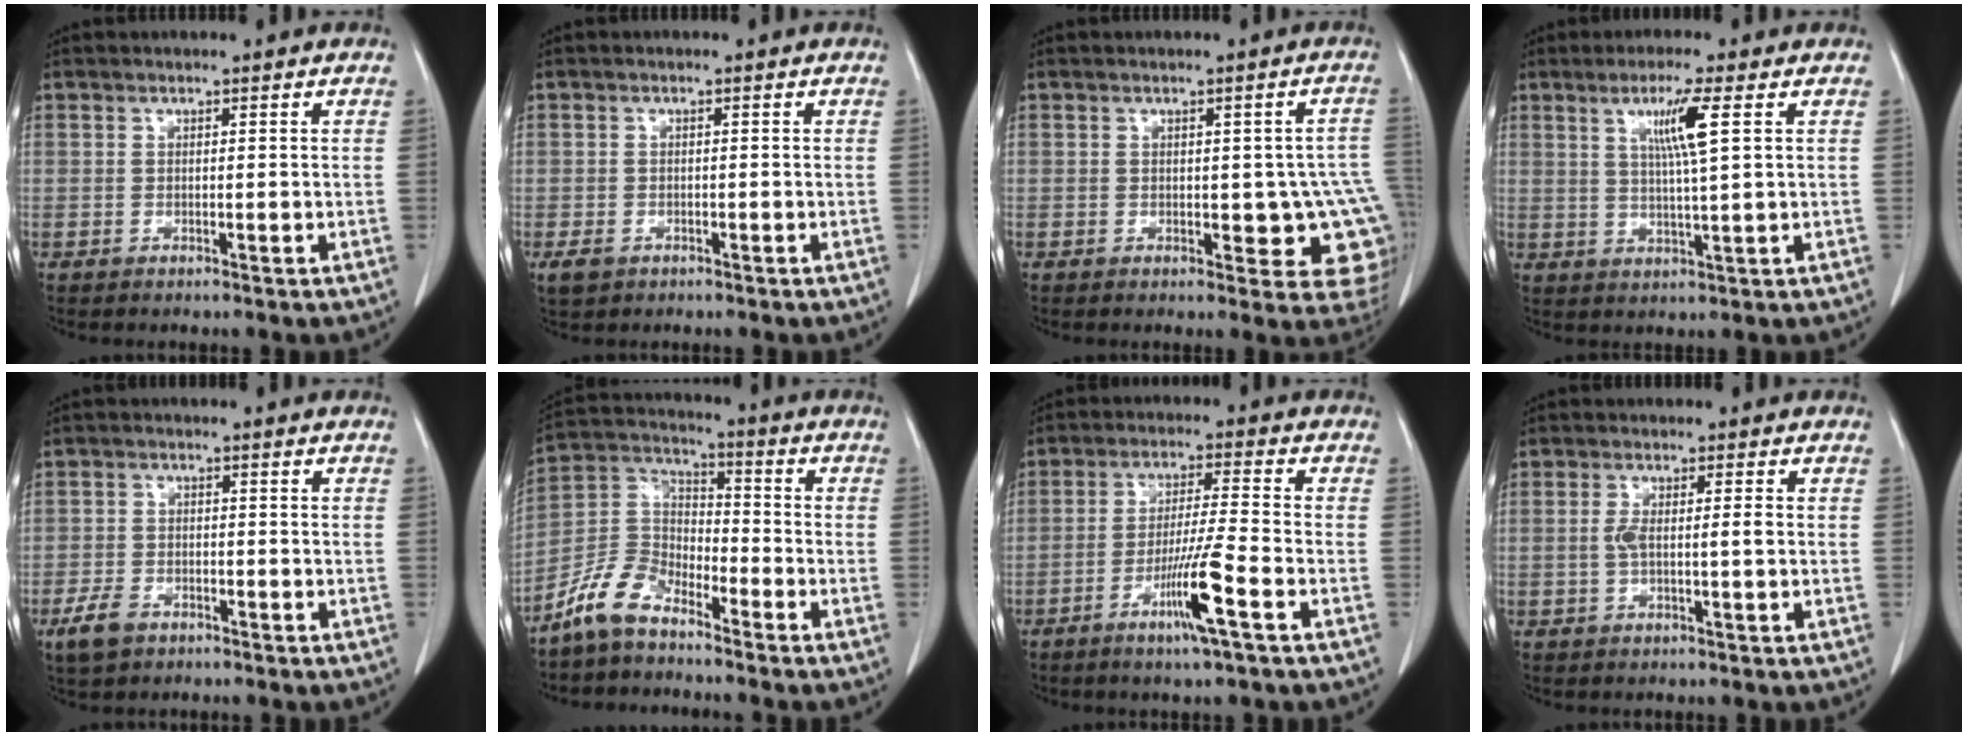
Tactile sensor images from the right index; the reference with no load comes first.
{"total": 2.2, "force": [-1.1, 1.6, 0.9], "torque": [-0.019, 0.001, -0.011]}
{"total": 9.6, "force": [-1.4, 4.3, 8.5], "torque": [-0.077, 0.011, -0.012]}
{"total": 6.1, "force": [2.2, -0.8, 5.6], "torque": [-0.103, -0.003, 0.040]}
{"total": 4.2, "force": [-2.6, 2.5, 2.2], "torque": [-0.048, 0.000, -0.043]}
{"total": 8.6, "force": [-6.8, 3.9, 3.7], "torque": [-0.086, 0.019, -0.142]}
{"total": 8.4, "force": [-4.0, -0.9, 7.3], "torque": [-0.137, -0.013, -0.077]}
{"total": 3.1, "force": [-0.3, 0.3, 3.1], "torque": [-0.062, 0.005, -0.003]}